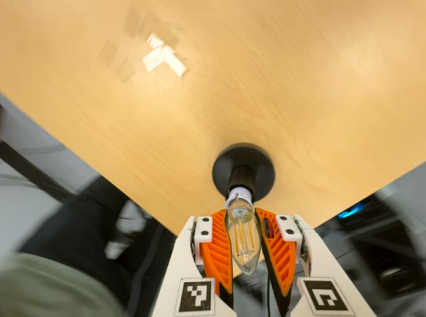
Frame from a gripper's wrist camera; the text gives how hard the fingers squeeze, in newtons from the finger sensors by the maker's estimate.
{"total": 21.0, "left": 21.1, "right": 20.9}